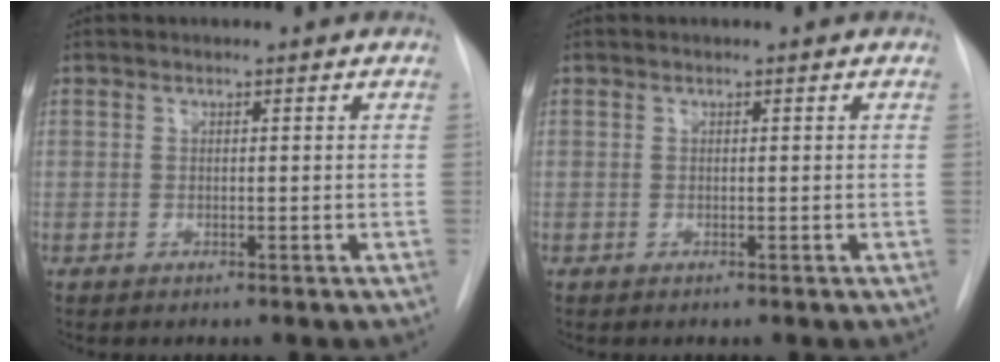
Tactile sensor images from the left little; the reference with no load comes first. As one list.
[{"total": 0.0}]